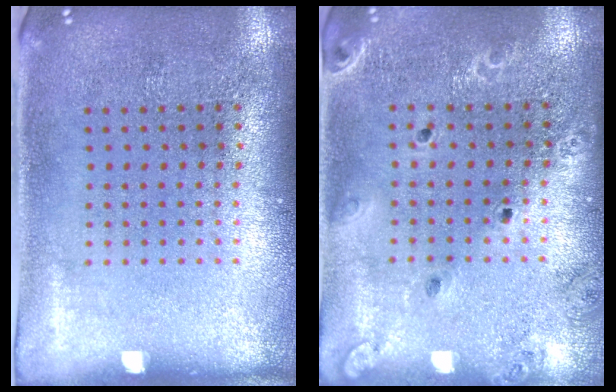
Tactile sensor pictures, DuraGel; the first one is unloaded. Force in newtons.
{"total": 1.7, "press": 1.7, "slide": 0.4}